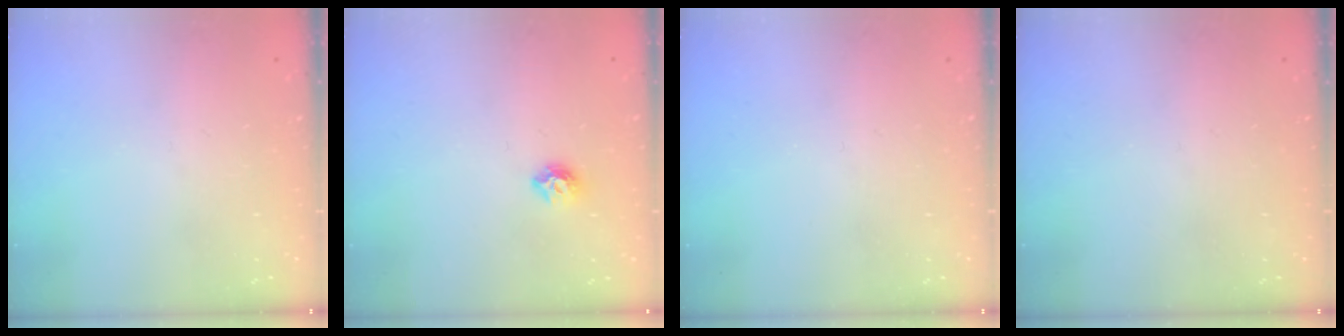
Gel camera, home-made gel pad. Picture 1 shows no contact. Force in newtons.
{"total": 6.8, "press": 6.8, "slide": 0.7}
{"total": 0.0}
{"total": 0.0}